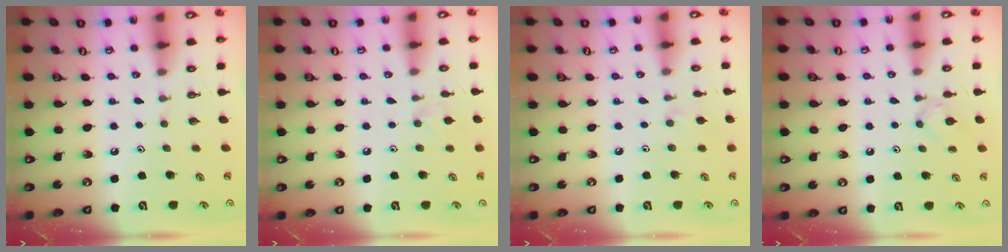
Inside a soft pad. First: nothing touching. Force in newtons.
{"total": 3.9, "press": 3.9, "slide": 0.6}
{"total": 5.7, "press": 5.6, "slide": 0.8}
{"total": 2.9, "press": 2.8, "slide": 0.6}